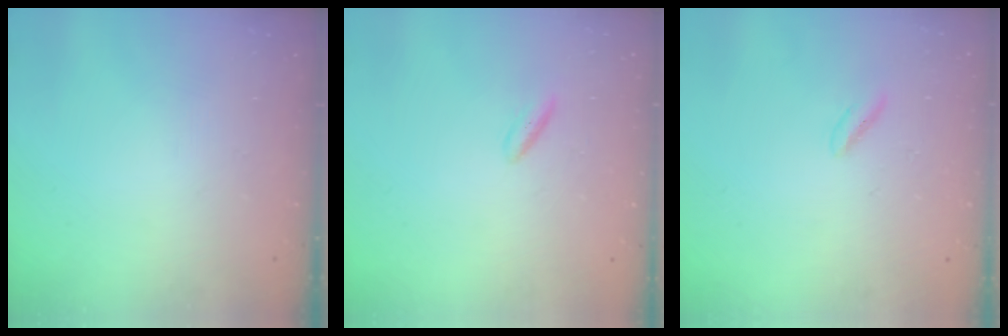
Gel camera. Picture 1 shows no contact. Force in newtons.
{"total": 2.3, "press": 2.1, "slide": 1.0}
{"total": 0.8, "press": 0.6, "slide": 0.6}